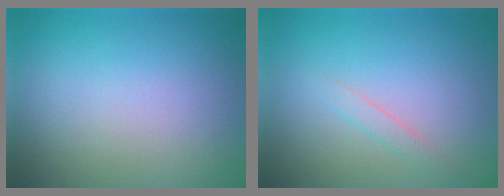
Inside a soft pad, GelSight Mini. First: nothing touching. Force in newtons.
{"total": 0.9, "press": 0.9, "slide": 0.1}